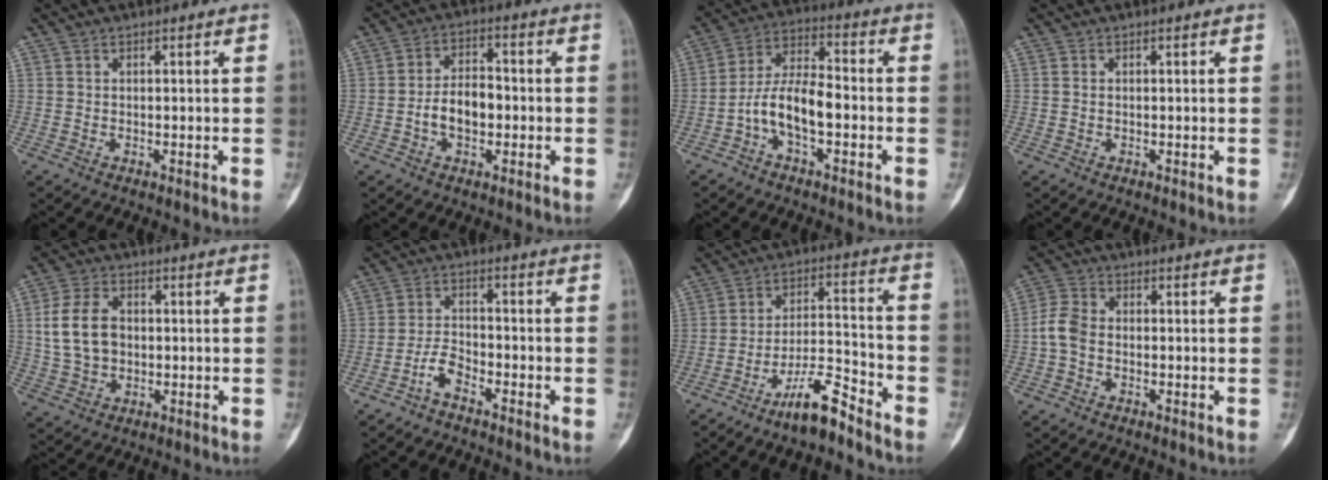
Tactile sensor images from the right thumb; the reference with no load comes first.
{"total": 7.6, "force": [-1.6, 4.8, 5.7], "torque": [-0.086, 0.026, -0.035]}
{"total": 10.4, "force": [-3.2, 5.0, 8.6], "torque": [-0.158, 0.045, -0.065]}
{"total": 0.0}
{"total": 9.3, "force": [0.7, 6.7, 6.5], "torque": [-0.120, 0.011, 0.016]}
{"total": 4.3, "force": [-3.1, 1.7, 2.5], "torque": [-0.047, 0.028, -0.066]}
{"total": 10.0, "force": [-7.7, 2.1, 6.1], "torque": [-0.108, 0.068, -0.138]}
{"total": 4.3, "force": [-0.8, 3.1, 2.9], "torque": [-0.063, 0.011, -0.024]}